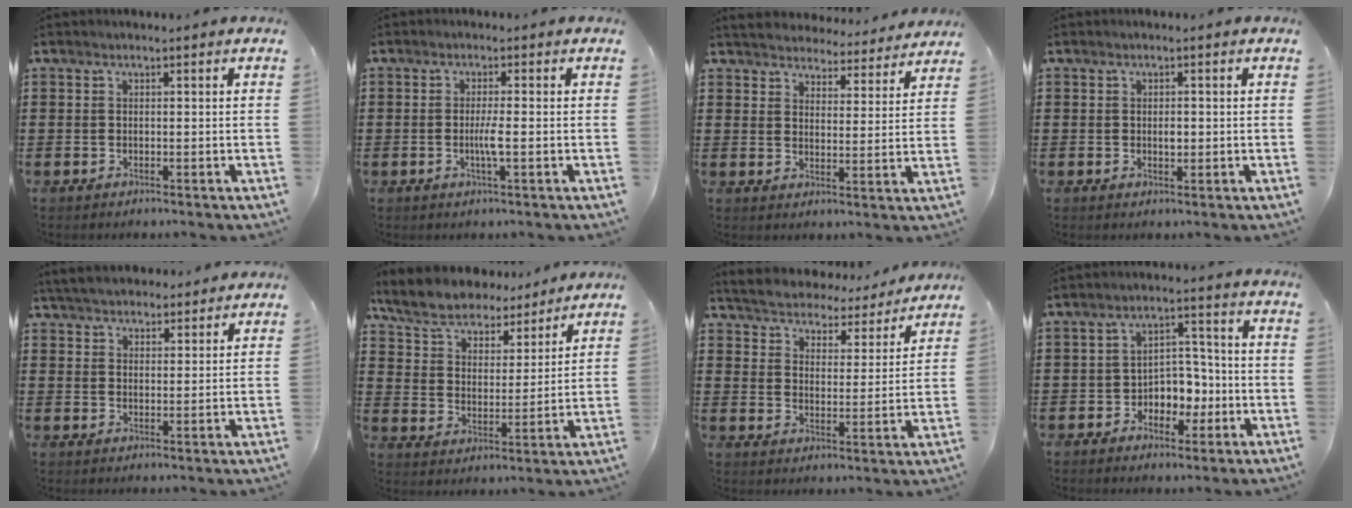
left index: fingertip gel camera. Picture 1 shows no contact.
{"total": 3.0, "force": [-0.5, 0.1, 3.0], "torque": [-0.060, -0.007, -0.013]}
{"total": 4.5, "force": [4.5, 0.1, -0.3], "torque": [-0.019, -0.033, 0.078]}
{"total": 1.3, "force": [0.1, 0.7, 1.2], "torque": [-0.023, 0.003, 0.001]}
{"total": 4.5, "force": [4.3, 1.1, 0.9], "torque": [-0.031, -0.008, 0.080]}
{"total": 7.8, "force": [7.3, 2.0, 2.0], "torque": [-0.076, -0.039, 0.131]}
{"total": 4.6, "force": [4.6, 0.0, -0.2], "torque": [-0.024, -0.039, 0.075]}
{"total": 5.1, "force": [-1.7, 4.1, 2.5], "torque": [-0.048, 0.008, -0.035]}